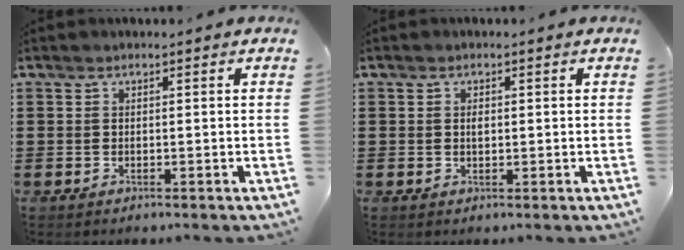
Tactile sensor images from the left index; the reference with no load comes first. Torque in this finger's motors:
{"motor_torque": [2.14, 0.00, 0.01, 0.01]}